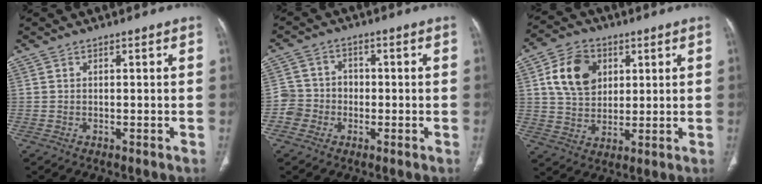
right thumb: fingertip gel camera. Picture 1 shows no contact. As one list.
[{"total": 5.4, "force": [-1.8, 5.0, 0.8], "torque": [0.014, 0.023, -0.042]}, {"total": 11.4, "force": [3.6, 8.4, 6.7], "torque": [-0.098, -0.005, 0.068]}]